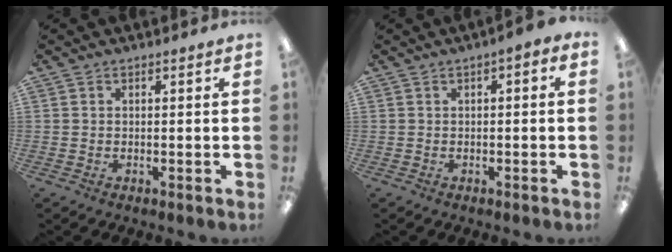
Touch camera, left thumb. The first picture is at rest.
{"total": 1.6, "force": [-0.5, 0.6, 1.4], "torque": [-0.023, 0.005, -0.011]}